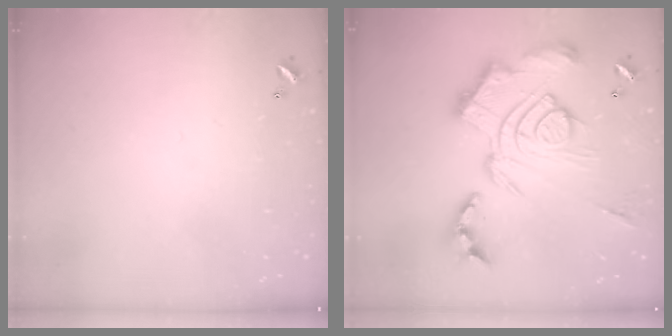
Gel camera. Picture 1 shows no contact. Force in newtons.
{"total": 3.6, "press": 2.9, "slide": 2.2}